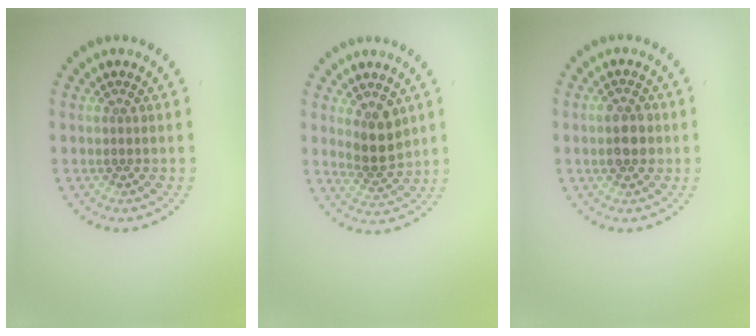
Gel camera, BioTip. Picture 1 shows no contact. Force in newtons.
{"total": 3.6, "press": 3.4, "slide": 1.3}
{"total": 2.7, "press": 2.7, "slide": 0.1}